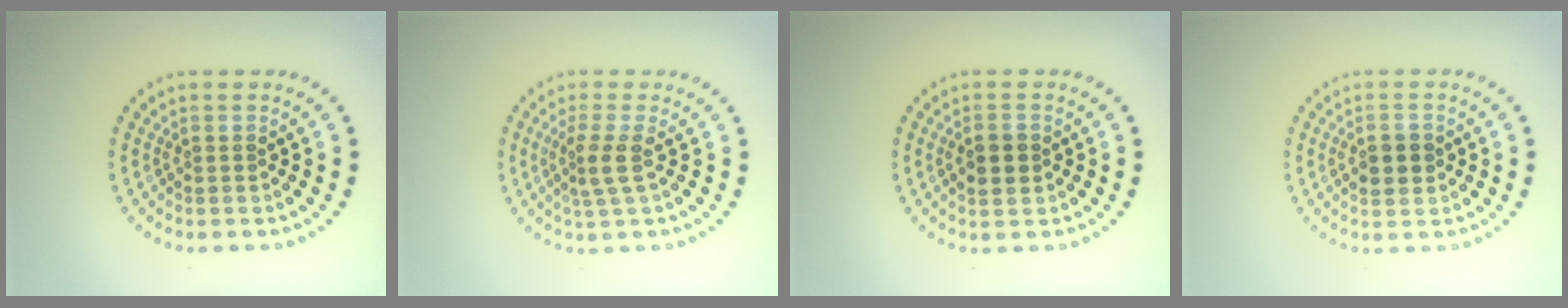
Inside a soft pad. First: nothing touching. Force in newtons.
{"total": 2.3, "press": 1.7, "slide": 1.6}
{"total": 2.0, "press": 2.0, "slide": 0.1}
{"total": 2.2, "press": 2.2, "slide": 0.1}